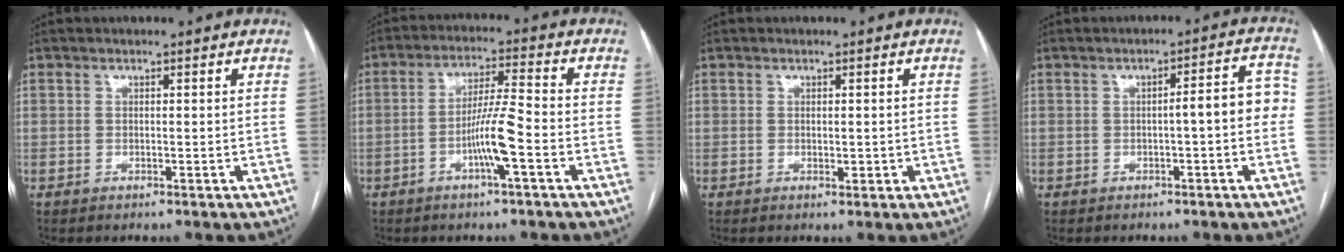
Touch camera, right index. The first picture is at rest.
{"total": 7.5, "force": [-2.7, -0.2, 6.9], "torque": [-0.135, 0.003, -0.050]}
{"total": 1.2, "force": [-0.1, 0.6, 1.1], "torque": [-0.017, -0.004, 0.002]}
{"total": 5.1, "force": [-0.6, 0.9, 5.0], "torque": [-0.058, 0.025, -0.010]}